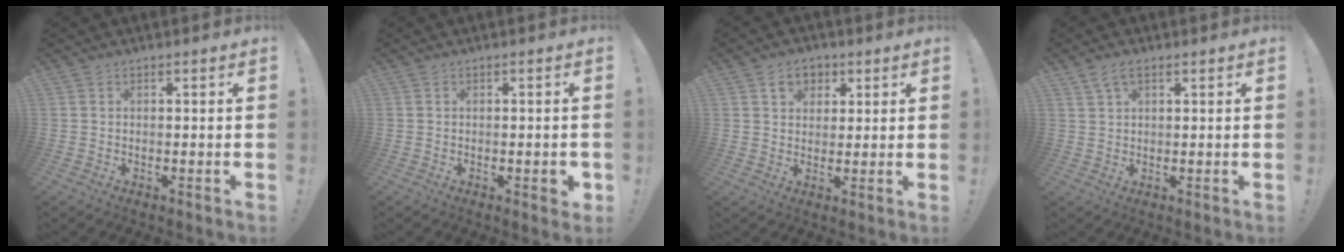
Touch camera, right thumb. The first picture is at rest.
{"total": 2.3, "force": [-0.7, 0.7, 2.0], "torque": [-0.022, 0.001, -0.011]}
{"total": 6.7, "force": [3.0, 5.3, 2.8], "torque": [-0.032, -0.007, 0.056]}
{"total": 3.8, "force": [2.2, 1.8, 2.6], "torque": [-0.046, -0.005, 0.041]}